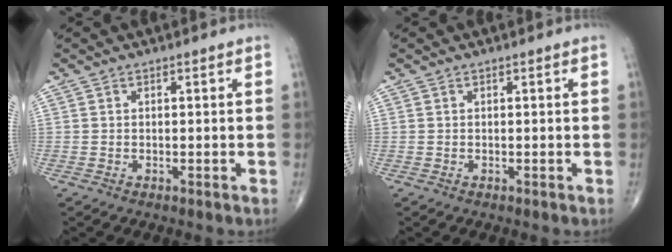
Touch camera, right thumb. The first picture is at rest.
{"total": 0.0}